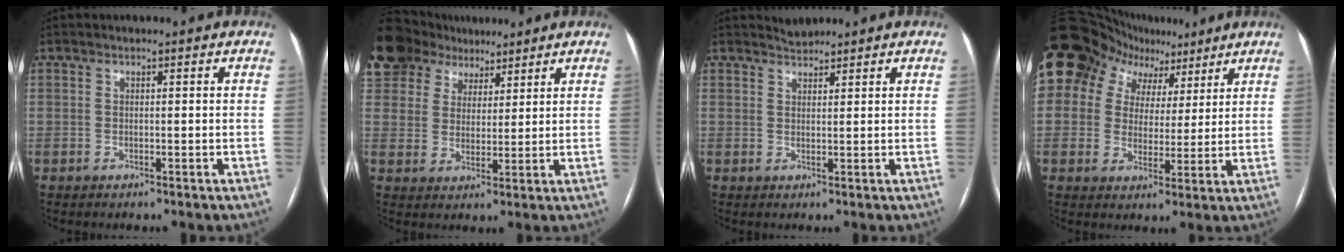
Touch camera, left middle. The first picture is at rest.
{"total": 16.3, "force": [11.8, 9.8, 5.3], "torque": [-0.152, 0.053, 0.222]}
{"total": 1.7, "force": [1.6, 0.1, -0.2], "torque": [-0.002, 0.005, 0.032]}
{"total": 14.4, "force": [8.9, 10.3, 4.7], "torque": [-0.085, 0.055, 0.137]}